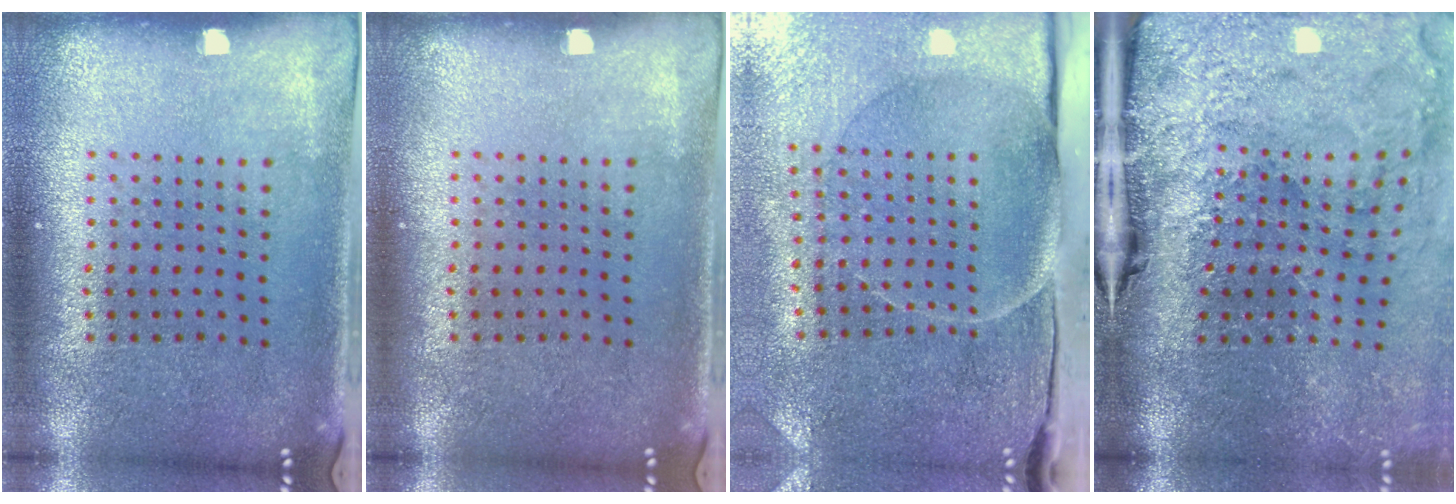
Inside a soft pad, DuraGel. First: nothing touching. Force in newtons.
{"total": 0.0}
{"total": 4.0, "press": 3.6, "slide": 1.7}
{"total": 4.8, "press": 3.7, "slide": 3.0}